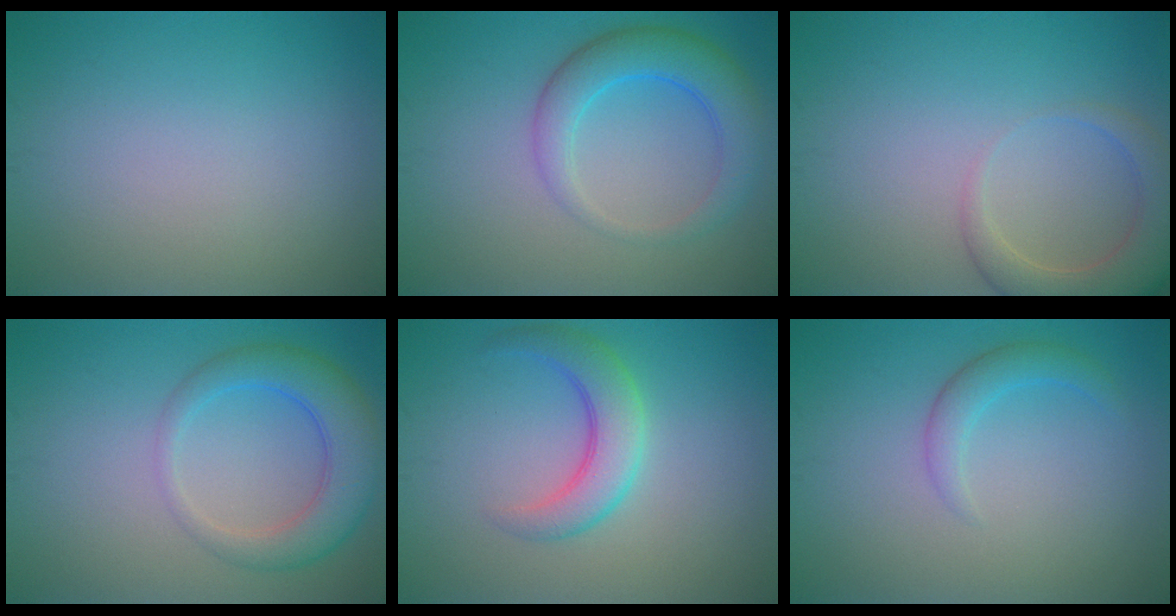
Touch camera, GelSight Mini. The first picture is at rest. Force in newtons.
{"total": 4.9, "press": 4.9, "slide": 0.2}
{"total": 4.8, "press": 4.8, "slide": 0.6}
{"total": 5.1, "press": 5.1, "slide": 0.3}
{"total": 4.0, "press": 4.0, "slide": 0.0}
{"total": 2.0, "press": 2.0, "slide": 0.2}